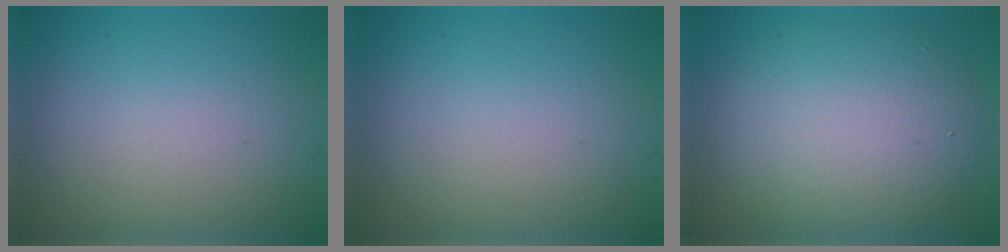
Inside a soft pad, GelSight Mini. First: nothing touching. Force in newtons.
{"total": 0.0}
{"total": 8.3, "press": 8.2, "slide": 1.0}